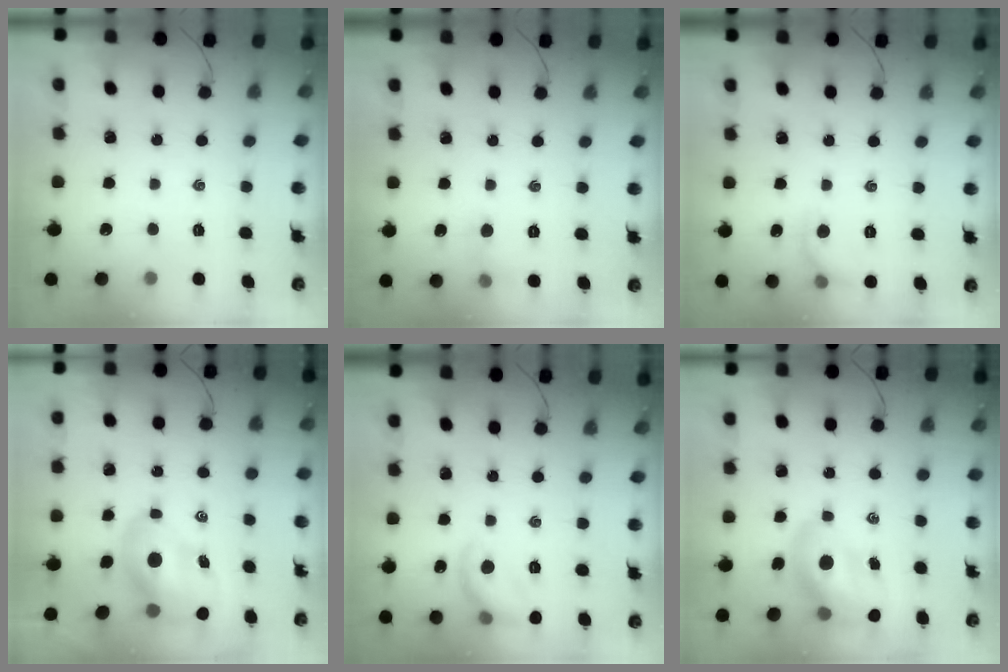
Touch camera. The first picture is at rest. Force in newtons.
{"total": 4.1, "press": 3.8, "slide": 1.4}
{"total": 6.7, "press": 6.6, "slide": 1.2}
{"total": 10.0, "press": 9.6, "slide": 3.1}
{"total": 9.2, "press": 9.2, "slide": 0.2}
{"total": 12.1, "press": 11.6, "slide": 3.3}